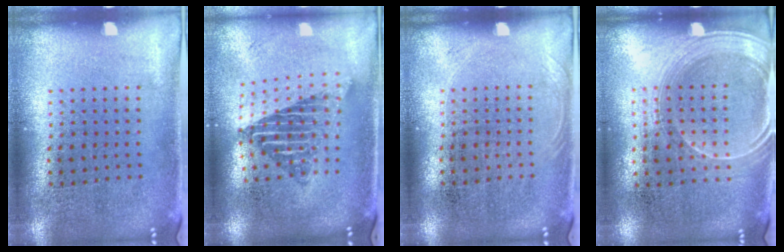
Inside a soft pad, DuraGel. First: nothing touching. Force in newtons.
{"total": 1.9, "press": 1.5, "slide": 1.1}
{"total": 0.7, "press": 0.6, "slide": 0.2}
{"total": 1.7, "press": 1.5, "slide": 0.9}